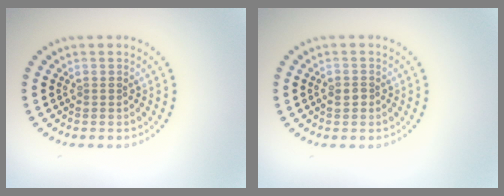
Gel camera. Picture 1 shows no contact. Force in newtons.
{"total": 1.3, "press": 1.2, "slide": 0.6}